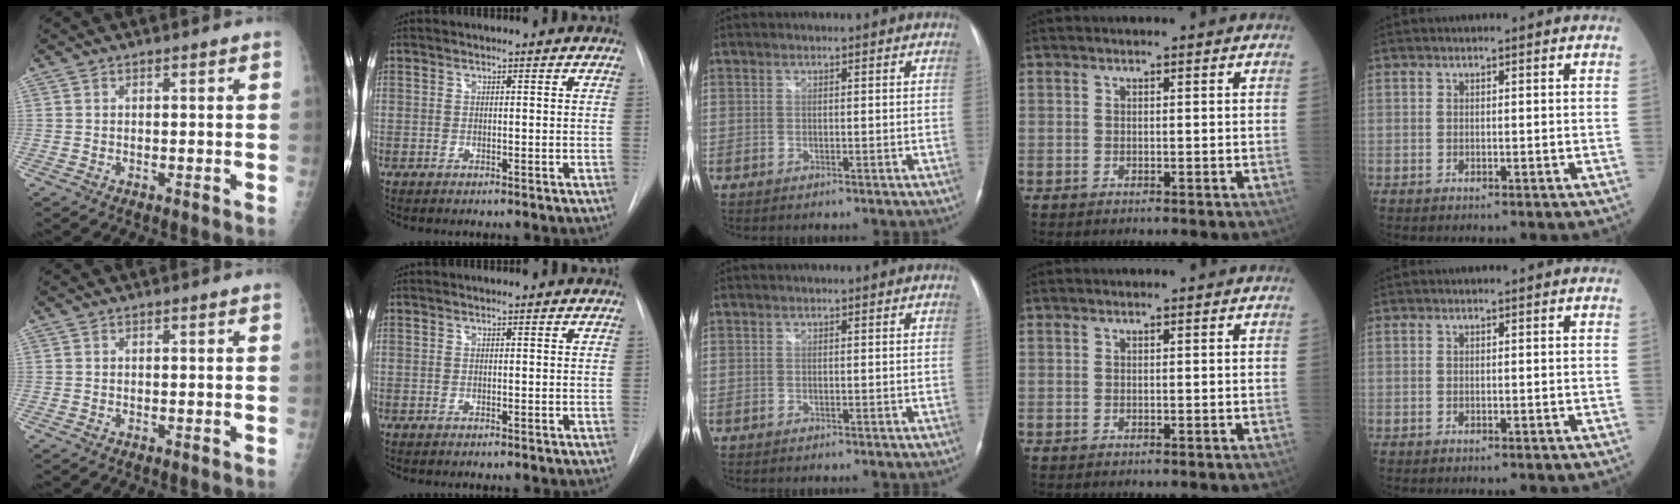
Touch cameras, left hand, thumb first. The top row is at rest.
{}